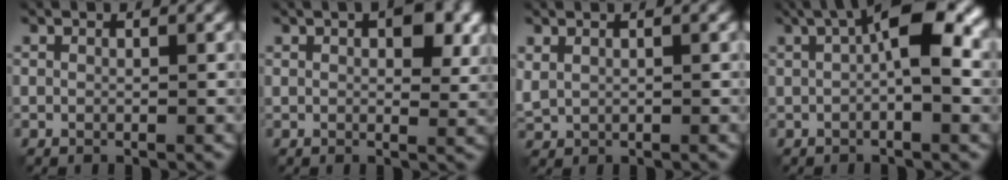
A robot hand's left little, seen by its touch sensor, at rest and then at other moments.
{"total": 5.5, "force": [2.0, 2.9, 4.2], "torque": [-0.059, 0.001, 0.026]}
{"total": 1.4, "force": [0.7, 0.9, 0.8], "torque": [-0.025, 0.004, 0.020]}
{"total": 7.9, "force": [1.3, 2.7, 7.3], "torque": [-0.121, 0.020, 0.012]}